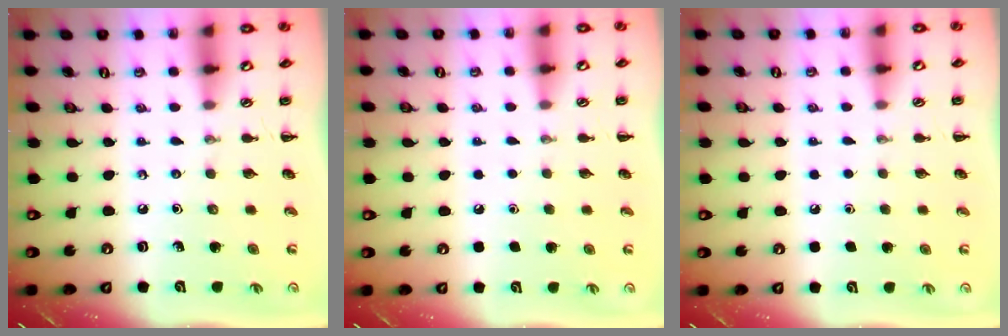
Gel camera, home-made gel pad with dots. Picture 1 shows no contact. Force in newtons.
{"total": 1.6, "press": 1.6, "slide": 0.1}
{"total": 1.6, "press": 1.6, "slide": 0.1}